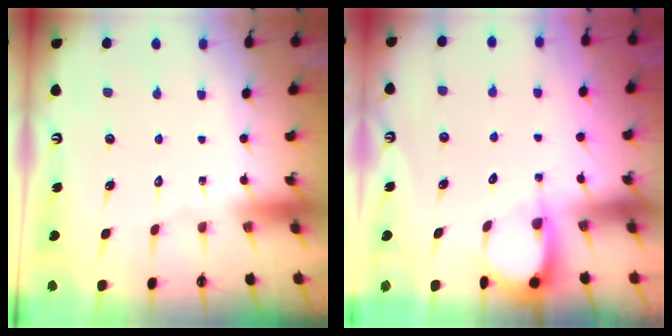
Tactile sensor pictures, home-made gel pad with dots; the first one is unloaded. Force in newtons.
{"total": 3.0, "press": 3.0, "slide": 0.4}